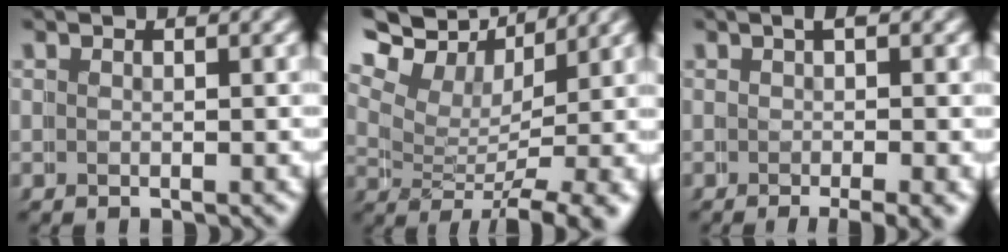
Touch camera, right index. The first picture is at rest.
{"total": 9.3, "force": [4.6, 5.7, 5.8], "torque": [-0.101, 0.021, 0.049]}
{"total": 2.9, "force": [-0.7, 0.8, 2.7], "torque": [-0.028, 0.008, -0.017]}